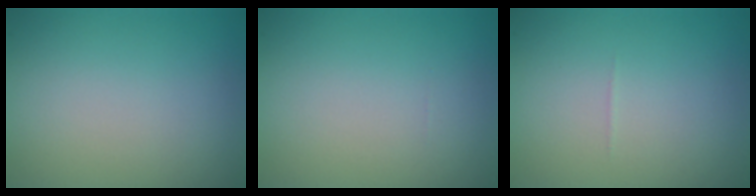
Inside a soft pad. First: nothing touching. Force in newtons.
{"total": 0.0}
{"total": 0.0}